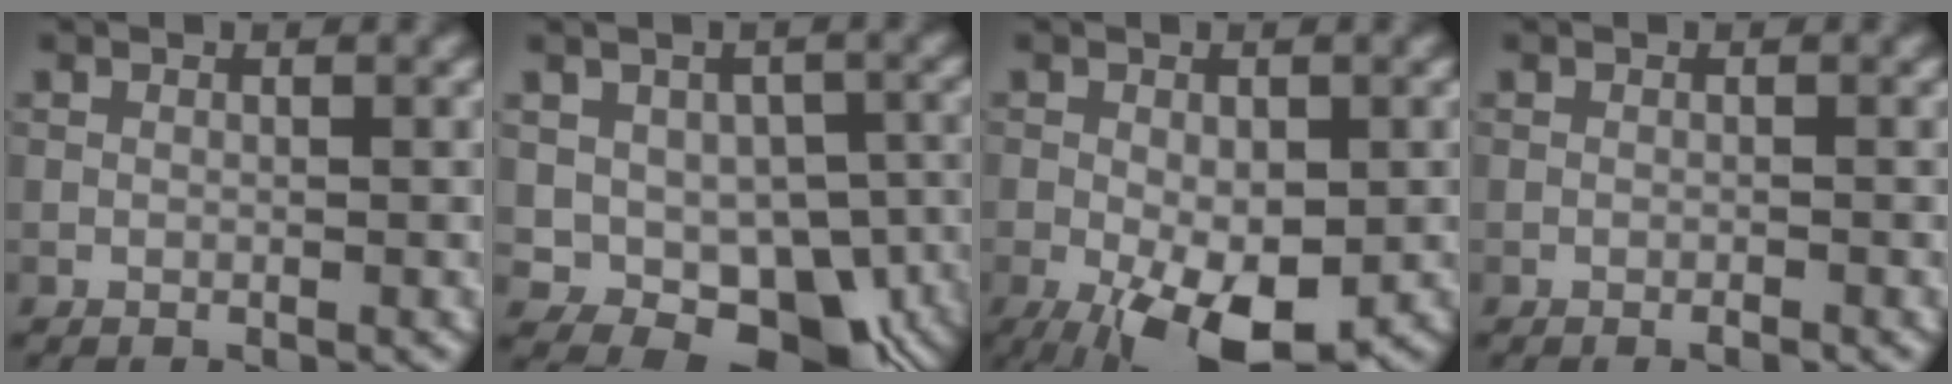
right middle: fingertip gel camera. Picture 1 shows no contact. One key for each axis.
{"total": 10.1, "fx": -3.2, "fy": 7.2, "fz": 6.3, "tx": -0.067, "ty": -0.020, "tz": -0.030}
{"total": 9.3, "fx": -3.8, "fy": 4.4, "fz": 7.3, "tx": -0.130, "ty": -0.025, "tz": -0.049}
{"total": 0.5, "fx": -0.4, "fy": 0.1, "fz": 0.4, "tx": -0.004, "ty": -0.001, "tz": -0.006}